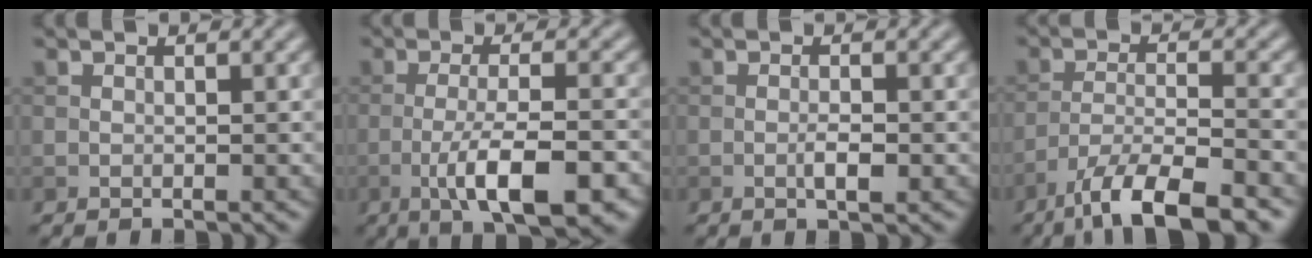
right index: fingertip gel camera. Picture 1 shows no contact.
{"total": 7.7, "force": [-3.1, 2.0, 6.7], "torque": [-0.116, 0.001, -0.054]}
{"total": 1.7, "force": [-0.5, 0.4, 1.6], "torque": [-0.031, 0.000, -0.010]}
{"total": 8.3, "force": [-6.0, 1.9, 5.4], "torque": [-0.091, 0.000, -0.109]}